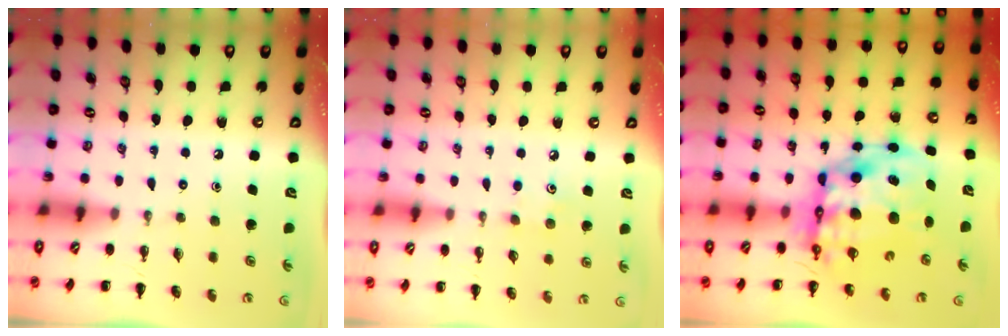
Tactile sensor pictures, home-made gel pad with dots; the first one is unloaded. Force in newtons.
{"total": 5.1, "press": 4.8, "slide": 1.7}
{"total": 15.8, "press": 15.3, "slide": 3.8}